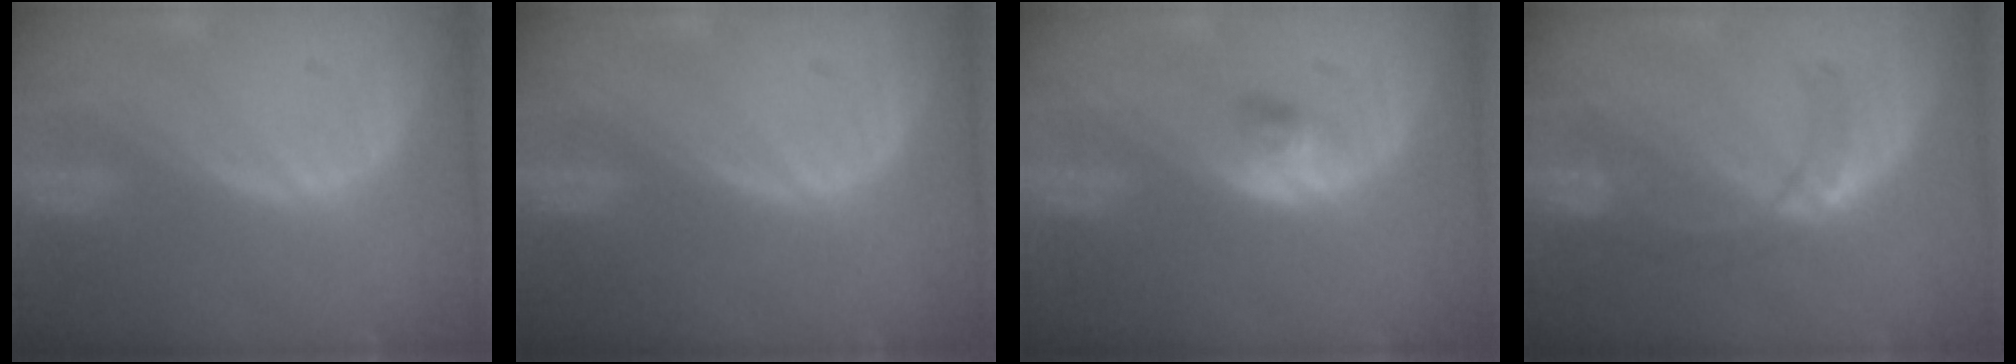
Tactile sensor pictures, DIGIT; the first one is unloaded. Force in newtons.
{"total": 0.0}
{"total": 2.6, "press": 2.4, "slide": 1.2}
{"total": 5.0, "press": 4.9, "slide": 1.0}